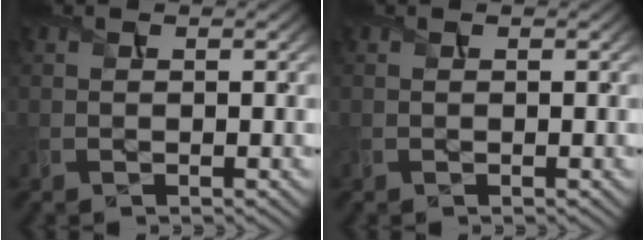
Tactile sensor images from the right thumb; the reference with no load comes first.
{"total": 0.0}